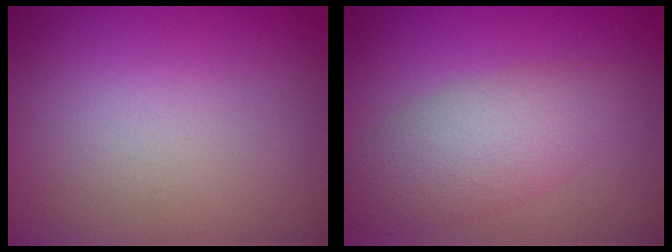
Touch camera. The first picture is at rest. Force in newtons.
{"total": 4.3, "press": 4.3, "slide": 0.1}